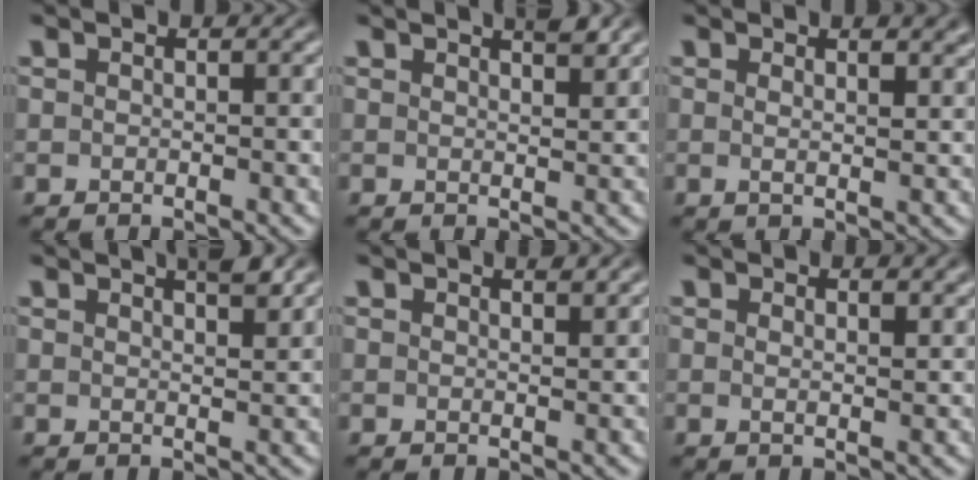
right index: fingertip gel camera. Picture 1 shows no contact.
{"total": 2.0, "force": [1.4, -0.8, 1.1], "torque": [-0.005, -0.003, 0.028]}
{"total": 2.2, "force": [1.3, -0.3, 1.7], "torque": [-0.014, -0.006, 0.023]}
{"total": 2.5, "force": [1.8, -0.7, 1.6], "torque": [-0.011, -0.002, 0.035]}
{"total": 1.2, "force": [0.9, -0.6, 0.5], "torque": [-0.001, -0.005, 0.020]}
{"total": 1.3, "force": [0.7, -0.9, 0.7], "torque": [-0.004, -0.011, 0.019]}